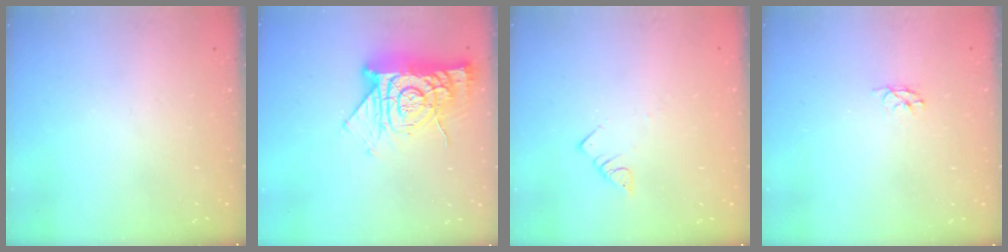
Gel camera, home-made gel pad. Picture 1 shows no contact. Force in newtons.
{"total": 15.5, "press": 15.5, "slide": 1.4}
{"total": 3.0, "press": 3.0, "slide": 0.1}
{"total": 2.9, "press": 2.9, "slide": 0.3}